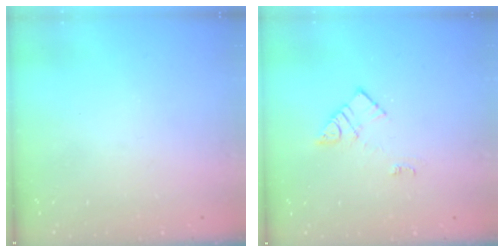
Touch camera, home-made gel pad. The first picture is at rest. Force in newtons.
{"total": 8.5, "press": 8.5, "slide": 0.6}